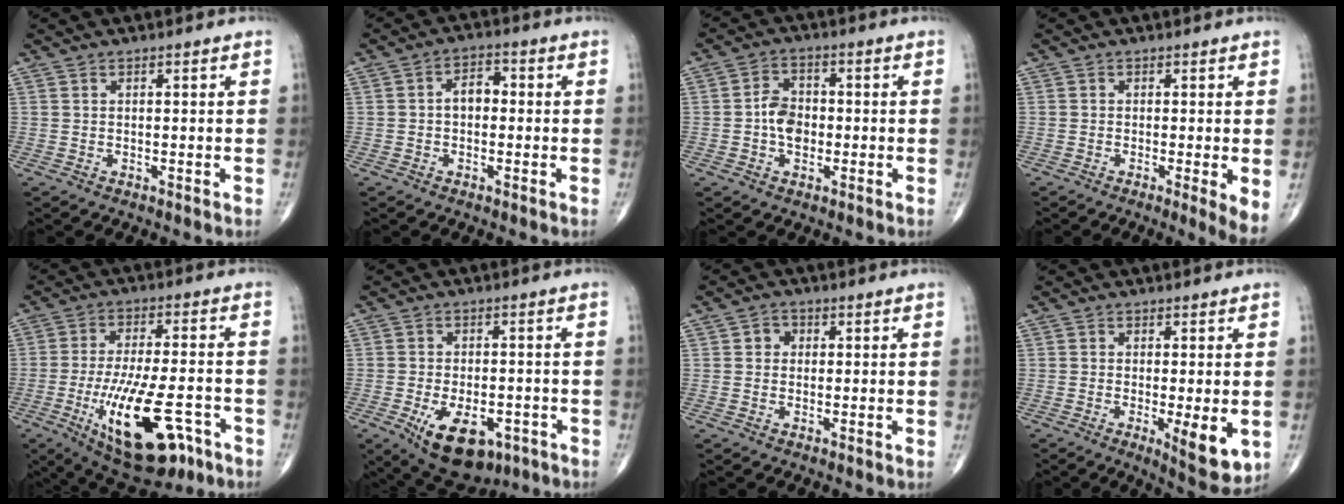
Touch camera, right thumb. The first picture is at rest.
{"total": 4.3, "force": [-0.3, 2.9, 3.1], "torque": [-0.039, 0.019, -0.014]}
{"total": 5.9, "force": [-0.9, 4.3, 3.9], "torque": [-0.047, 0.016, -0.023]}
{"total": 4.0, "force": [-0.8, 0.5, 3.9], "torque": [-0.067, -0.015, -0.018]}
{"total": 19.1, "force": [-7.8, 7.4, 15.8], "torque": [-0.279, 0.012, -0.109]}
{"total": 12.6, "force": [-5.7, 6.9, 8.9], "torque": [-0.126, 0.007, -0.074]}
{"total": 2.5, "force": [0.4, 2.3, 1.0], "torque": [0.000, 0.005, 0.000]}
{"total": 7.7, "force": [-1.8, 2.2, 7.2], "torque": [-0.104, -0.022, -0.024]}